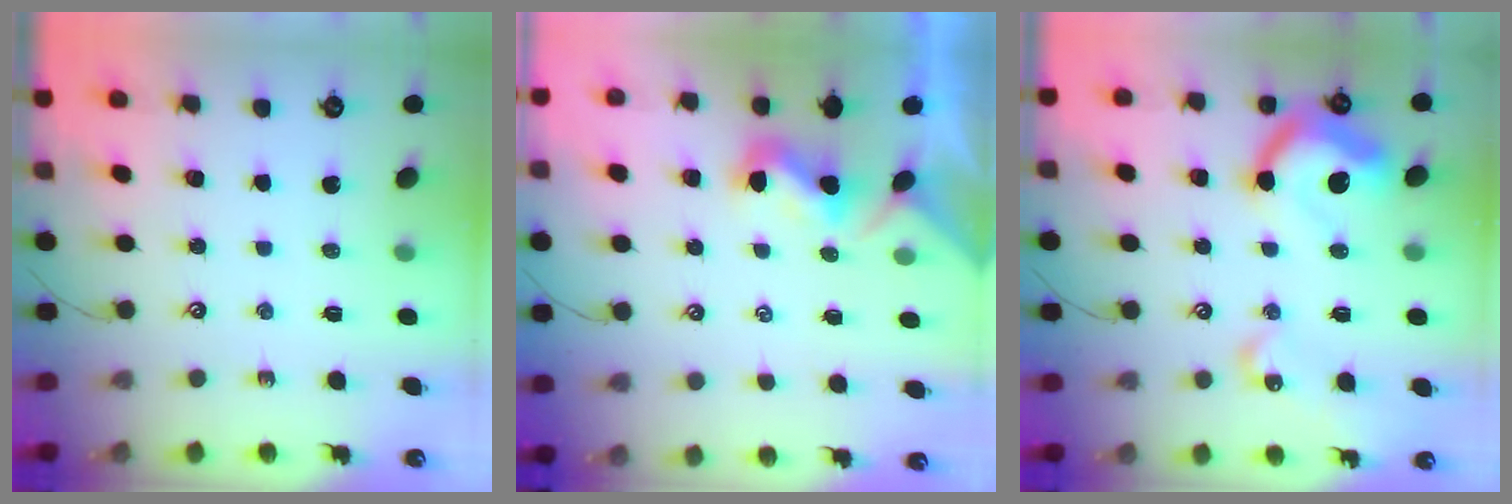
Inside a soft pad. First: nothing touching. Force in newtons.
{"total": 1.3, "press": 1.2, "slide": 0.6}
{"total": 18.5, "press": 18.5, "slide": 1.6}